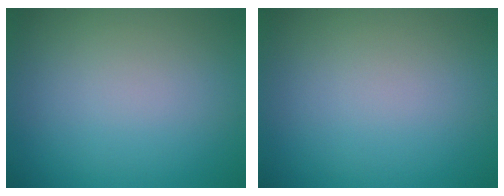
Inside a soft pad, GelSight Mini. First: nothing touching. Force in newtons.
{"total": 0.0}